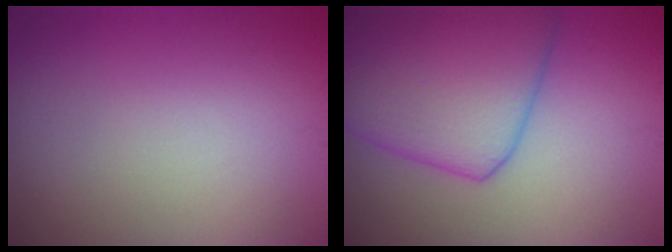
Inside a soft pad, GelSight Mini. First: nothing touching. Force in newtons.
{"total": 8.1, "press": 8.0, "slide": 0.5}